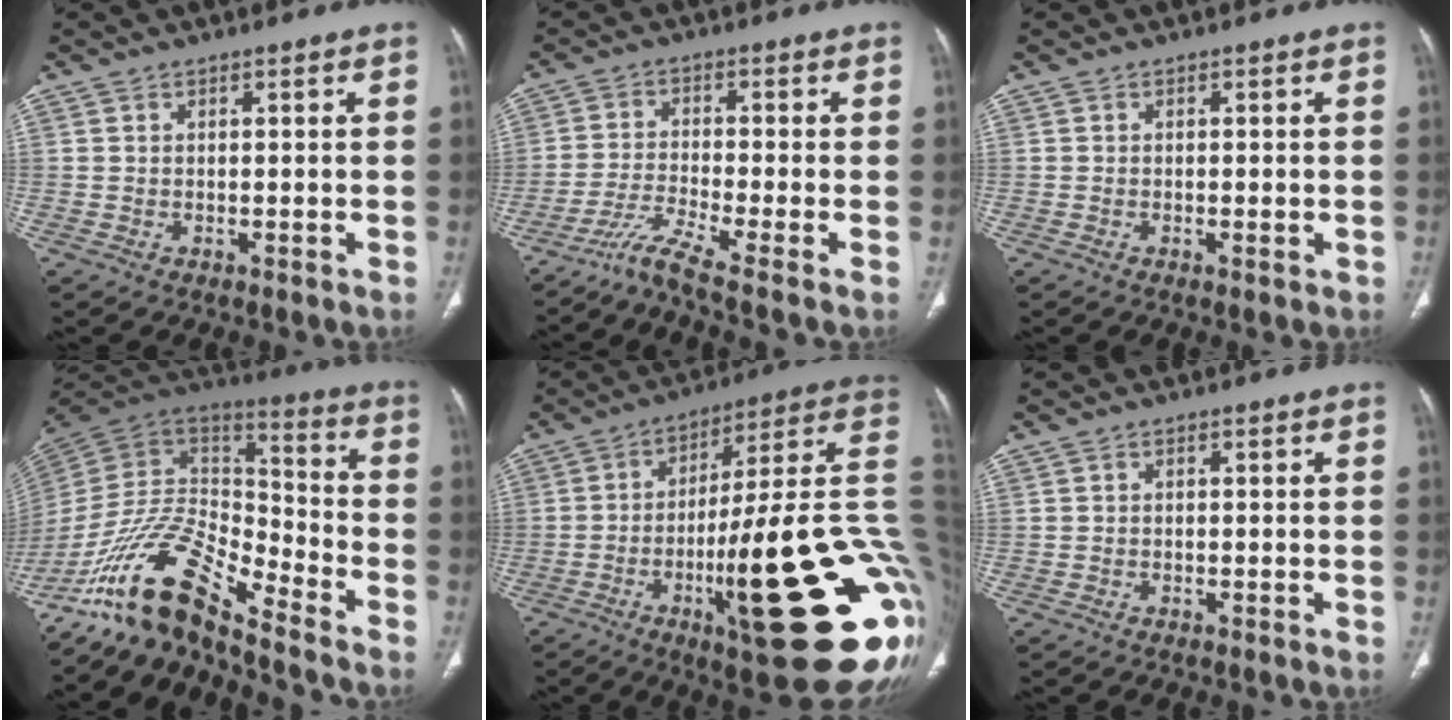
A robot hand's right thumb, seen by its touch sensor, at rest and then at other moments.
{"total": 5.7, "force": [-4.4, -1.6, 3.2], "torque": [-0.086, 0.008, -0.093]}
{"total": 1.2, "force": [-0.3, 0.4, 1.1], "torque": [-0.014, -0.002, -0.004]}
{"total": 18.5, "force": [-14.2, 5.6, 10.4], "torque": [-0.180, 0.096, -0.269]}
{"total": 34.1, "force": [-5.6, 6.8, 32.9], "torque": [-0.377, 0.008, -0.082]}
{"total": 0.0}